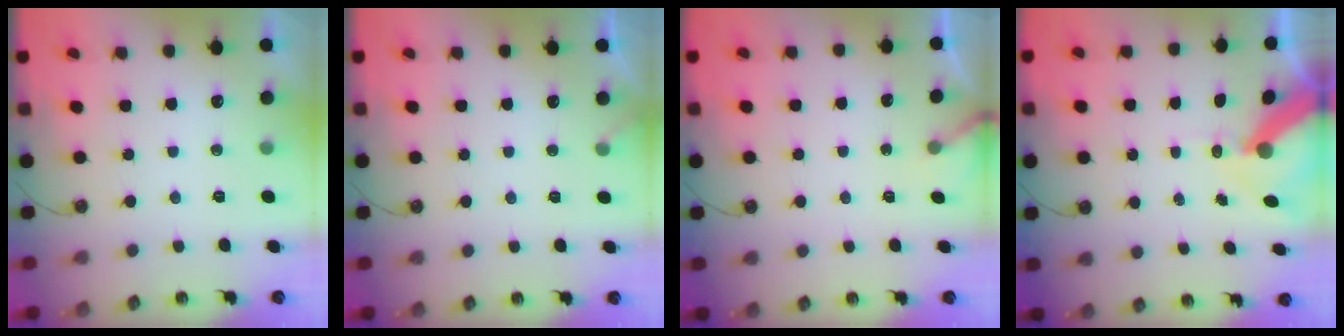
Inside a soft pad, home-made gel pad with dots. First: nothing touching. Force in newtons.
{"total": 2.4, "press": 2.4, "slide": 0.2}
{"total": 3.0, "press": 3.0, "slide": 0.3}
{"total": 11.1, "press": 11.1, "slide": 1.4}